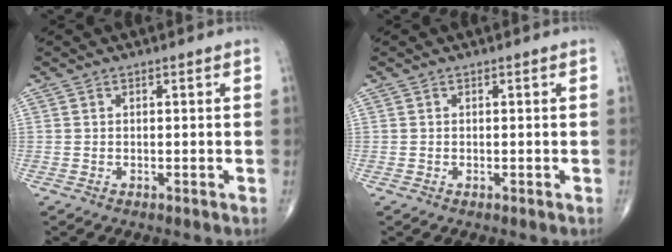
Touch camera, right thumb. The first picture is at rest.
{"total": 0.0}